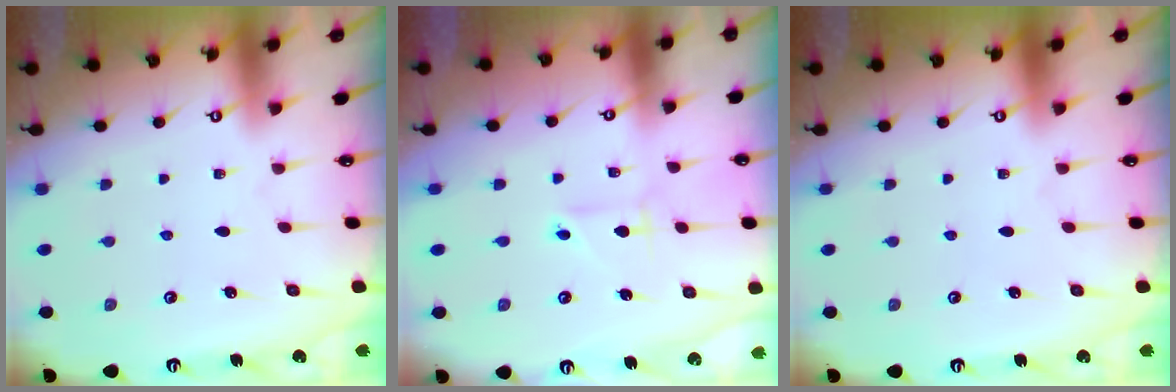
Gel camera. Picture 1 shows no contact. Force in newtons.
{"total": 2.6, "press": 2.6, "slide": 0.3}
{"total": 0.0}